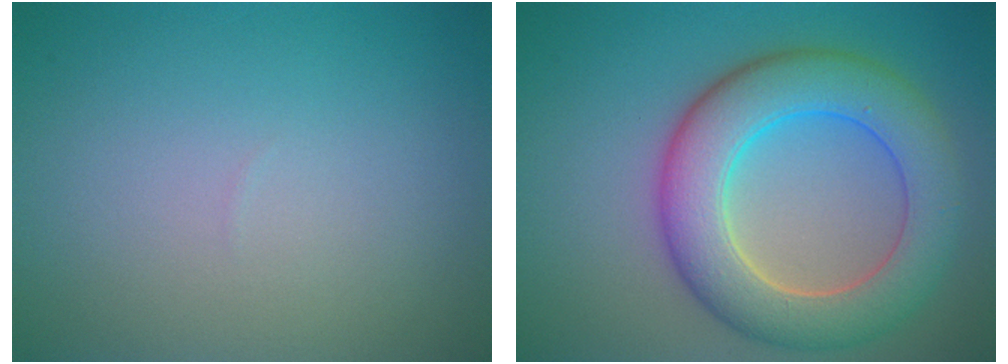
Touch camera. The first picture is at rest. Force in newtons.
{"total": 8.1, "press": 8.1, "slide": 0.3}